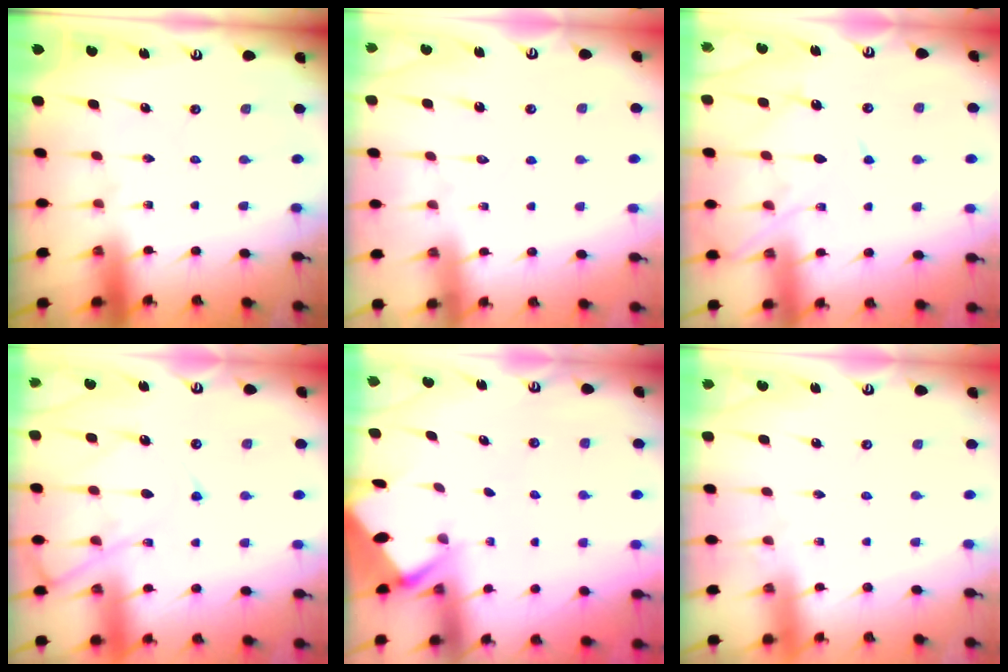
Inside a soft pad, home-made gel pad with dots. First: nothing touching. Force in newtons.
{"total": 4.7, "press": 4.6, "slide": 0.5}
{"total": 12.0, "press": 11.9, "slide": 1.1}
{"total": 12.7, "press": 12.6, "slide": 1.5}
{"total": 2.6, "press": 2.6, "slide": 0.3}
{"total": 2.1, "press": 2.1, "slide": 0.4}